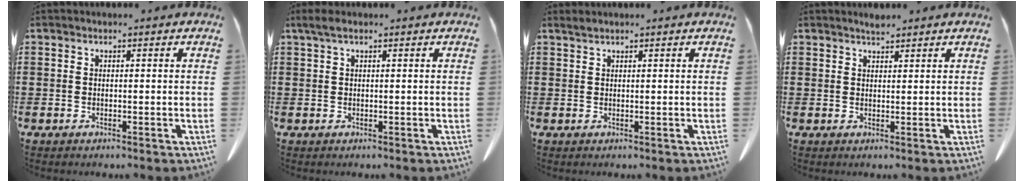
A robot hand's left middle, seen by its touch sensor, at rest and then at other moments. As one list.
[{"total": 1.6, "force": [0.6, 0.3, 1.4], "torque": [-0.029, 0.001, 0.012]}, {"total": 0.9, "force": [0.7, 0.1, 0.5], "torque": [-0.013, -0.002, 0.015]}, {"total": 1.7, "force": [1.6, 0.3, 0.4], "torque": [-0.012, -0.001, 0.031]}]